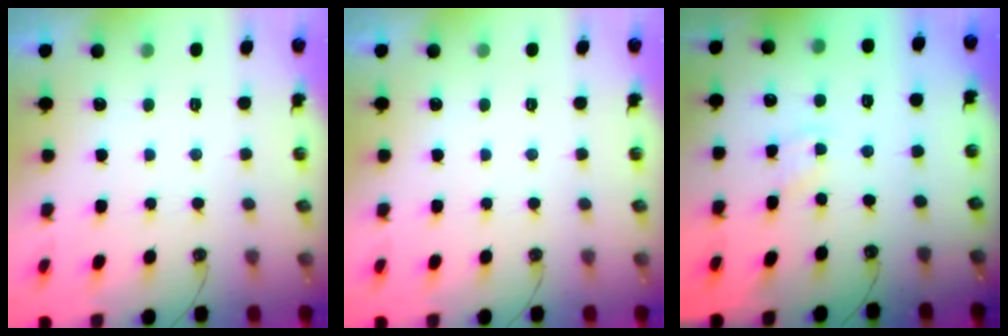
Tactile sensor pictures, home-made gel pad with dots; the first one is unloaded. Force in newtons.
{"total": 0.0}
{"total": 2.2, "press": 2.1, "slide": 0.4}